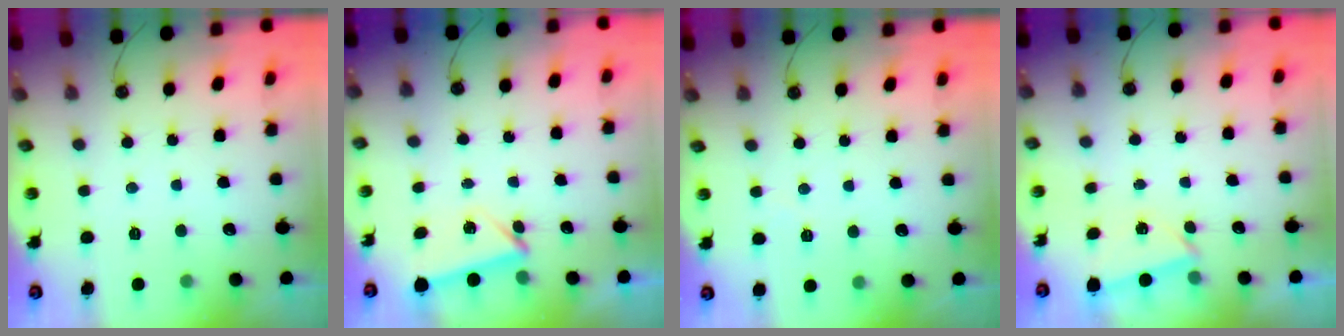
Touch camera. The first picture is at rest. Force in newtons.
{"total": 3.6, "press": 3.5, "slide": 1.0}
{"total": 2.8, "press": 2.7, "slide": 0.8}
{"total": 2.5, "press": 2.4, "slide": 0.9}